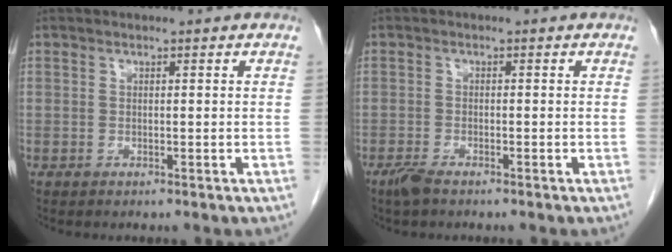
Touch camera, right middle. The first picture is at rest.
{"total": 2.2, "force": [-1.7, 0.5, 1.3], "torque": [-0.036, -0.005, -0.032]}